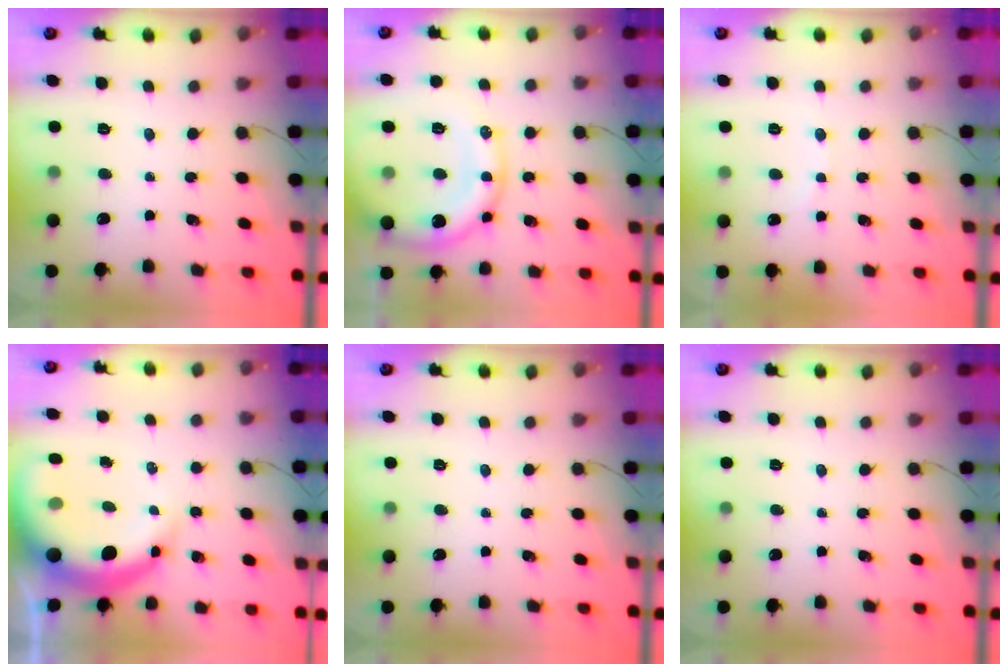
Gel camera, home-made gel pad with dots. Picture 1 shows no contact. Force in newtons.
{"total": 17.4, "press": 17.3, "slide": 1.5}
{"total": 3.4, "press": 3.3, "slide": 0.9}
{"total": 10.0, "press": 9.7, "slide": 2.6}
{"total": 0.0}
{"total": 0.0}